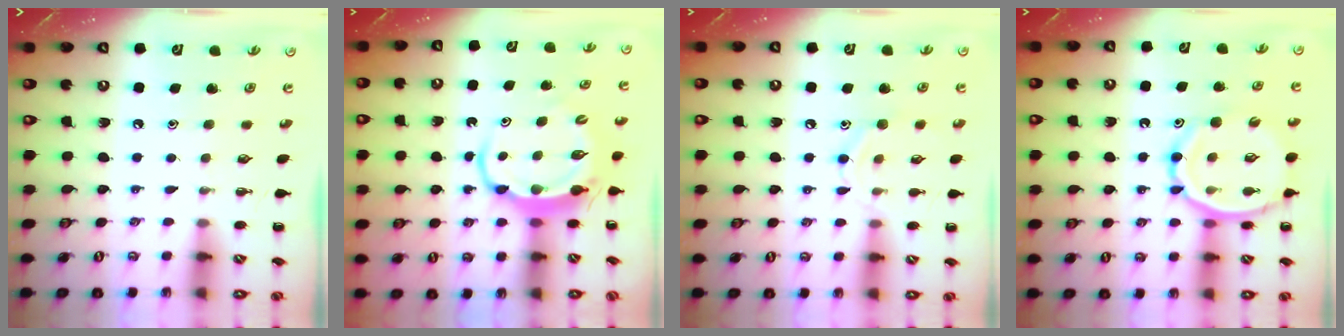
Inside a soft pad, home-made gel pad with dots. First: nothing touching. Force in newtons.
{"total": 6.7, "press": 6.6, "slide": 0.9}
{"total": 8.2, "press": 8.1, "slide": 1.1}
{"total": 12.9, "press": 12.4, "slide": 3.6}